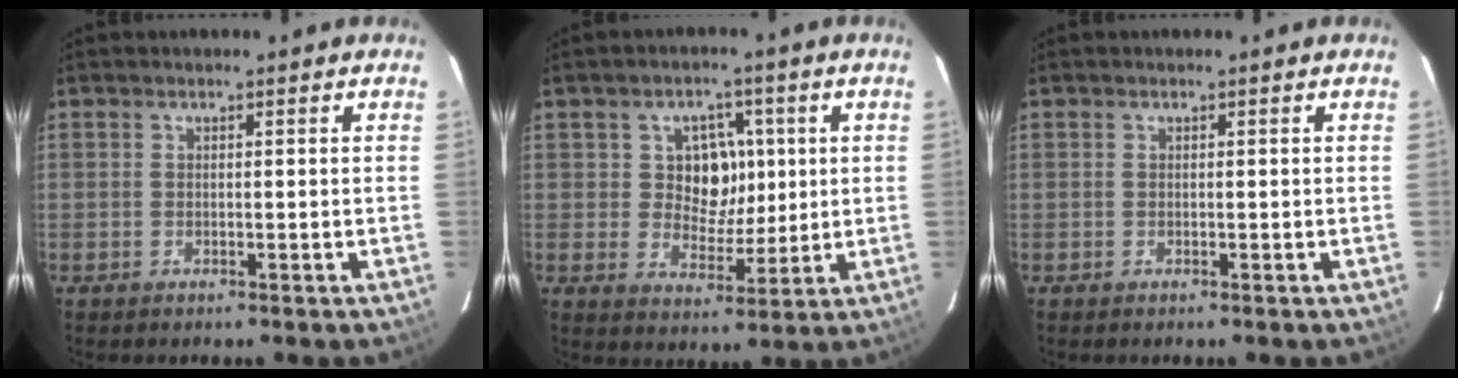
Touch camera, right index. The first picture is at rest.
{"total": 7.6, "force": [1.4, 6.4, 3.9], "torque": [-0.063, 0.004, 0.025]}
{"total": 0.0}